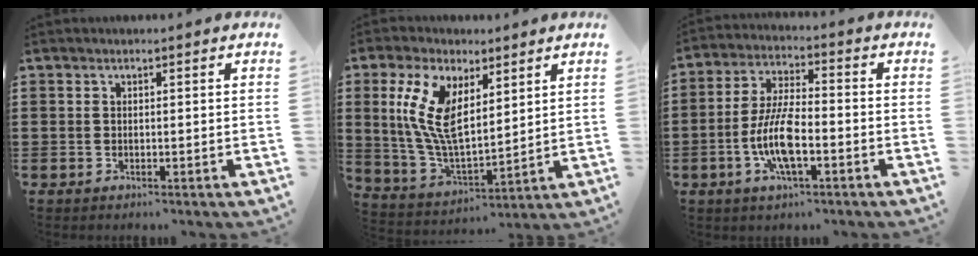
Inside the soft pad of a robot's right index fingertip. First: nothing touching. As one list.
[{"total": 10.5, "force": [4.3, 4.8, 8.4], "torque": [-0.184, -0.004, 0.081]}, {"total": 9.4, "force": [-2.5, 3.0, 8.5], "torque": [-0.195, -0.015, -0.052]}]